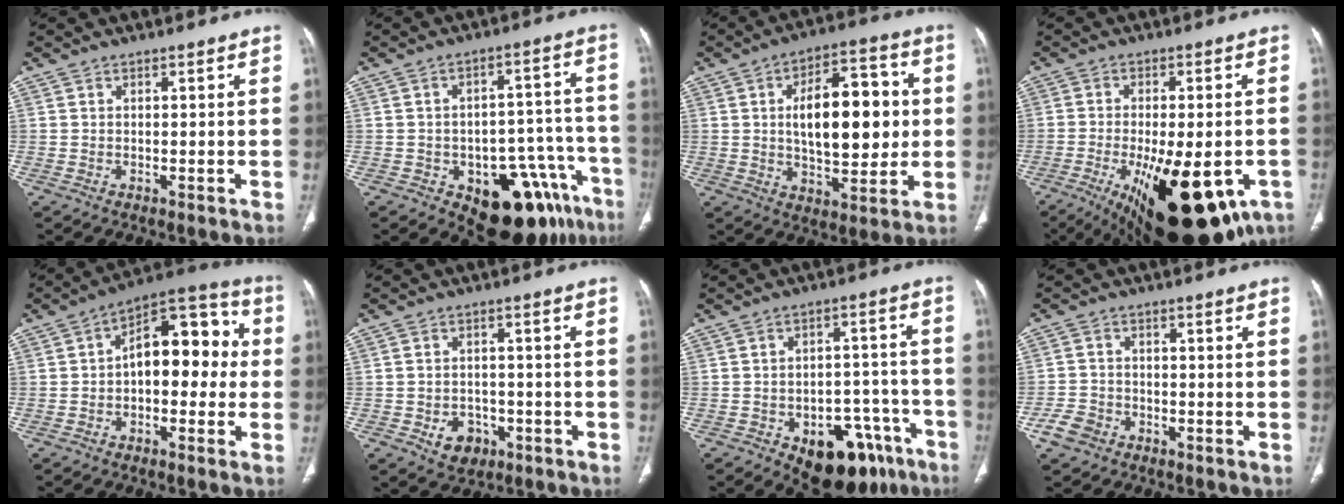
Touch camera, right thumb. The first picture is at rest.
{"total": 17.9, "force": [-9.9, 9.0, 11.8], "torque": [-0.071, 0.077, -0.124]}
{"total": 17.9, "force": [1.8, 8.9, 15.4], "torque": [-0.199, 0.010, 0.029]}
{"total": 24.3, "force": [-10.2, 10.4, 19.5], "torque": [-0.248, -0.012, -0.130]}
{"total": 14.9, "force": [0.4, 8.5, 12.3], "torque": [-0.134, 0.047, -0.008]}
{"total": 5.8, "force": [-2.3, 4.5, 2.8], "torque": [-0.023, 0.017, -0.025]}
{"total": 16.9, "force": [-9.1, 9.5, 10.5], "torque": [-0.088, 0.064, -0.117]}
{"total": 4.6, "force": [-2.5, 3.4, 1.6], "torque": [-0.028, 0.018, -0.044]}